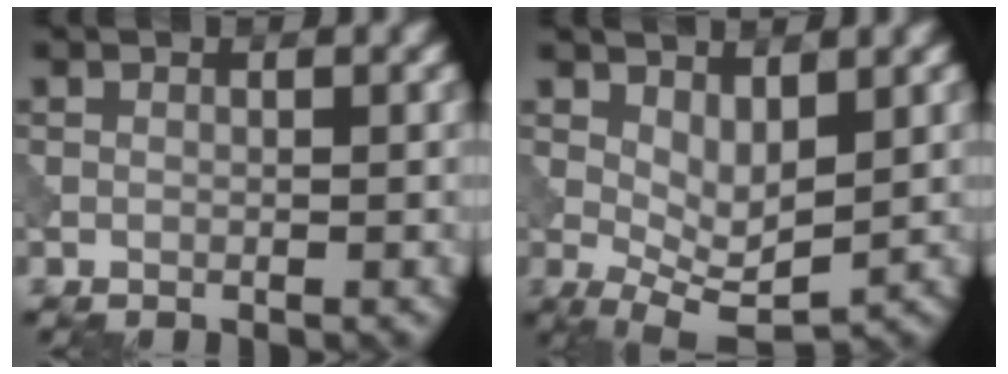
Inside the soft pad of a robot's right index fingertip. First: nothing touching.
{"total": 4.1, "force": [0.9, 1.9, 3.6], "torque": [-0.064, -0.012, 0.020]}